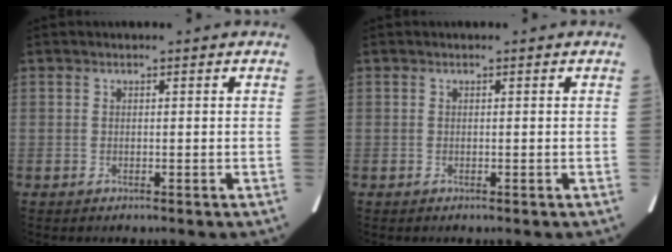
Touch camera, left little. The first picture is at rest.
{"total": 0.0}